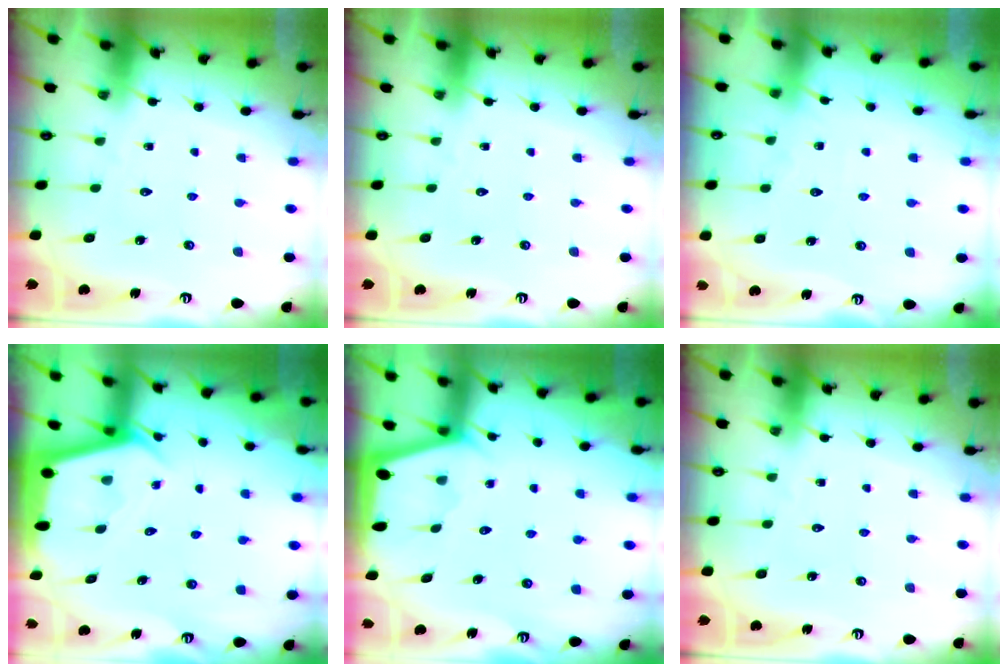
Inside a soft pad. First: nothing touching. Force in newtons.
{"total": 0.0}
{"total": 2.6, "press": 2.6, "slide": 0.4}
{"total": 2.4, "press": 2.4, "slide": 0.2}
{"total": 1.7, "press": 1.6, "slide": 0.3}
{"total": 0.0}